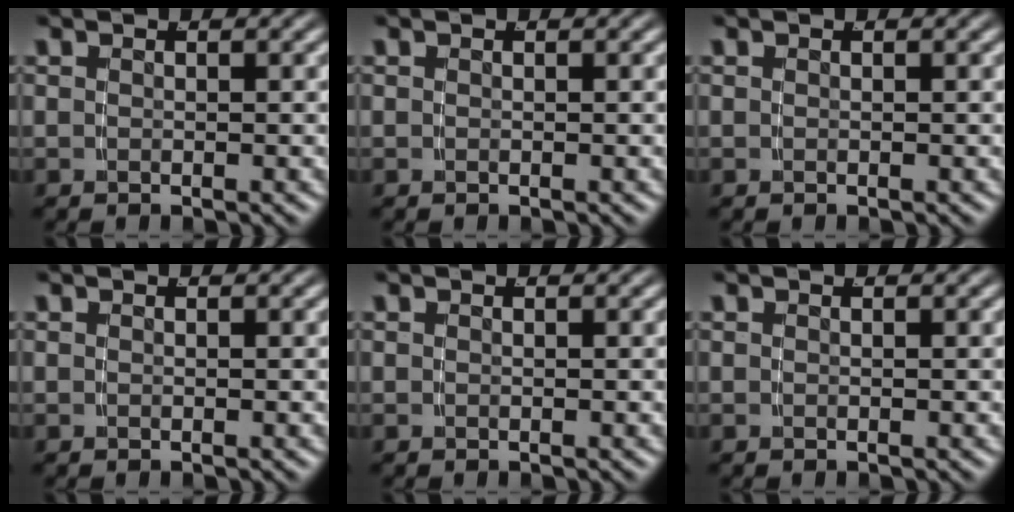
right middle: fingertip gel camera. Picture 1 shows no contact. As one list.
[{"total": 0.0}, {"total": 0.0}, {"total": 0.0}, {"total": 0.0}, {"total": 0.0}]